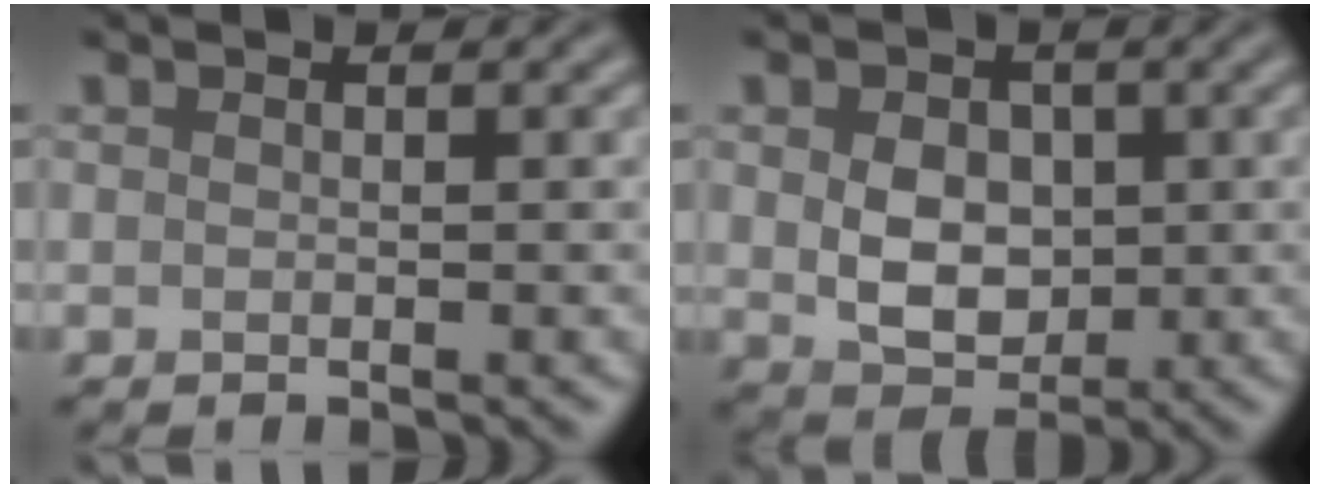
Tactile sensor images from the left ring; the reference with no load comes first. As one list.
[{"total": 4.9, "force": [0.2, 3.6, 3.2], "torque": [-0.060, -0.007, 0.007]}]